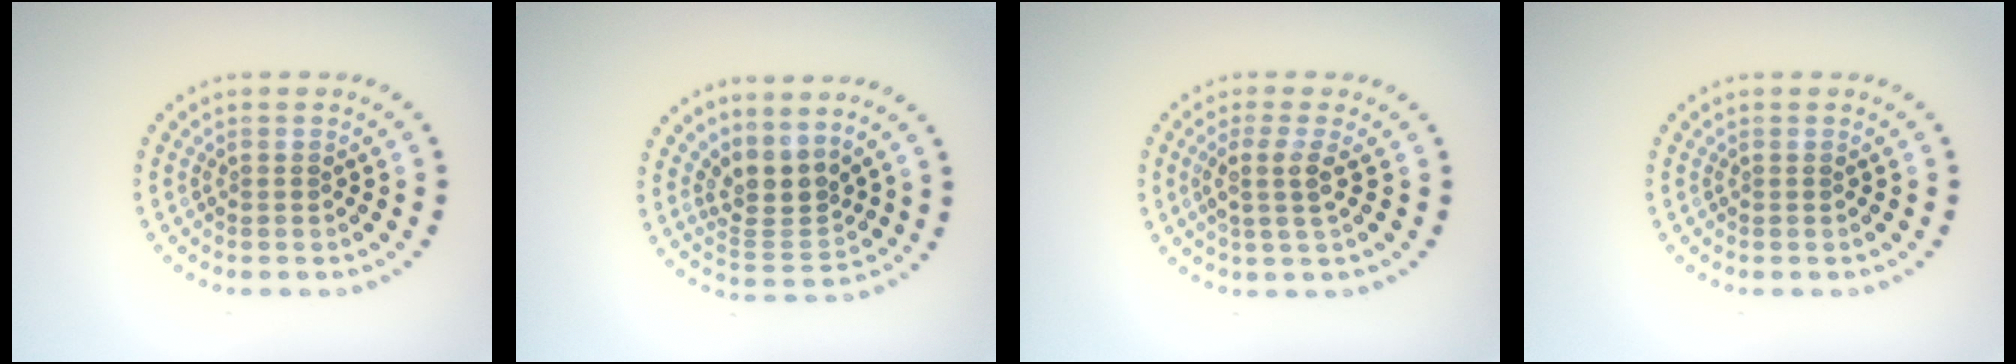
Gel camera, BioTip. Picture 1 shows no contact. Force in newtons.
{"total": 3.2, "press": 2.4, "slide": 2.1}
{"total": 2.3, "press": 1.9, "slide": 1.3}
{"total": 0.0}